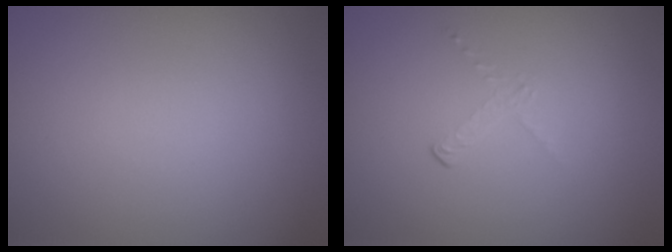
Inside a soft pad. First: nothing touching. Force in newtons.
{"total": 1.1, "press": 0.4, "slide": 1.1}